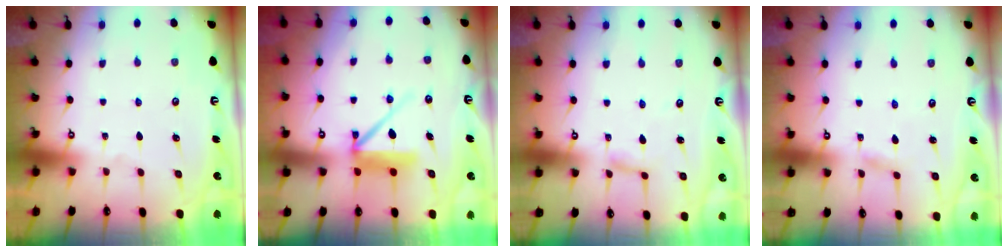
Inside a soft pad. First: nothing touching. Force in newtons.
{"total": 9.6, "press": 9.5, "slide": 1.0}
{"total": 2.8, "press": 2.8, "slide": 0.2}
{"total": 2.3, "press": 2.3, "slide": 0.2}